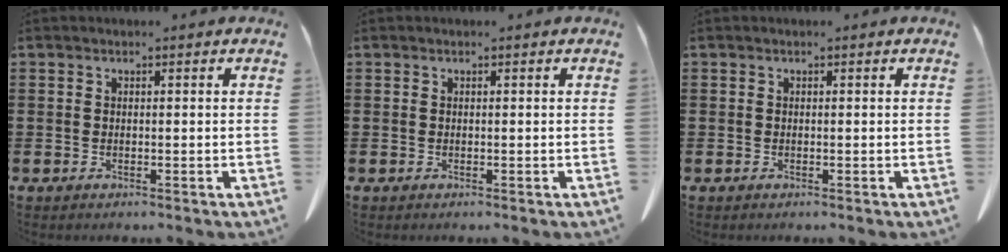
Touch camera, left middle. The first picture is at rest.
{"total": 0.0}
{"total": 0.0}